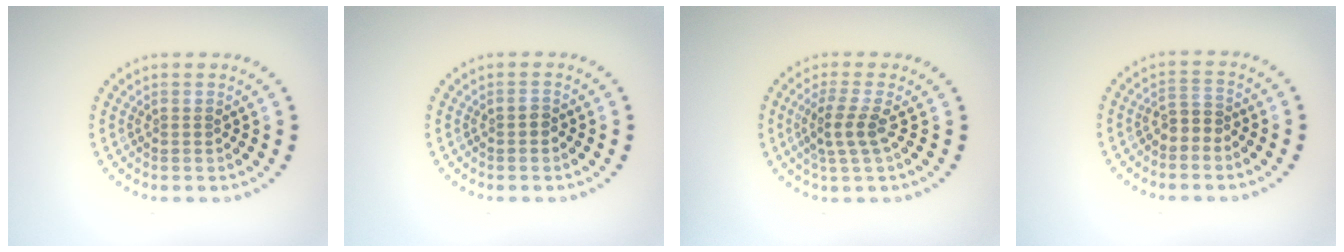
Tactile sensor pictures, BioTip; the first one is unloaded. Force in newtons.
{"total": 0.8, "press": 0.8, "slide": 0.1}
{"total": 2.4, "press": 2.1, "slide": 1.2}
{"total": 1.6, "press": 1.4, "slide": 0.9}